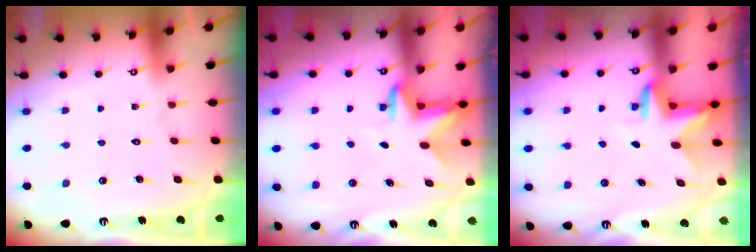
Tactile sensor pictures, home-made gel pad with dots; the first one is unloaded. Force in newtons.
{"total": 3.1, "press": 3.0, "slide": 0.7}
{"total": 3.2, "press": 3.2, "slide": 0.1}